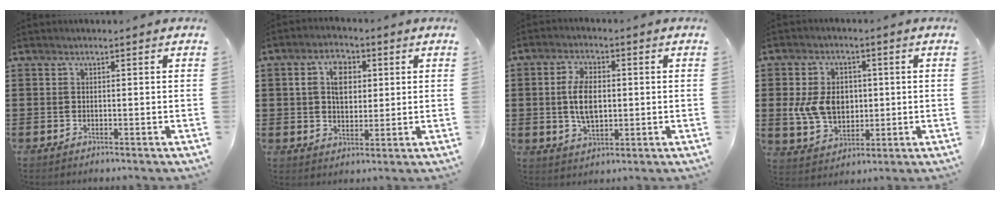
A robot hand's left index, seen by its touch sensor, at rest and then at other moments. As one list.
[{"total": 6.4, "force": [1.9, 4.2, 4.4], "torque": [-0.084, 0.012, 0.027]}, {"total": 7.2, "force": [0.3, 3.9, 6.1], "torque": [-0.122, 0.006, 0.001]}, {"total": 8.3, "force": [0.5, 6.3, 5.4], "torque": [-0.126, 0.009, 0.005]}]